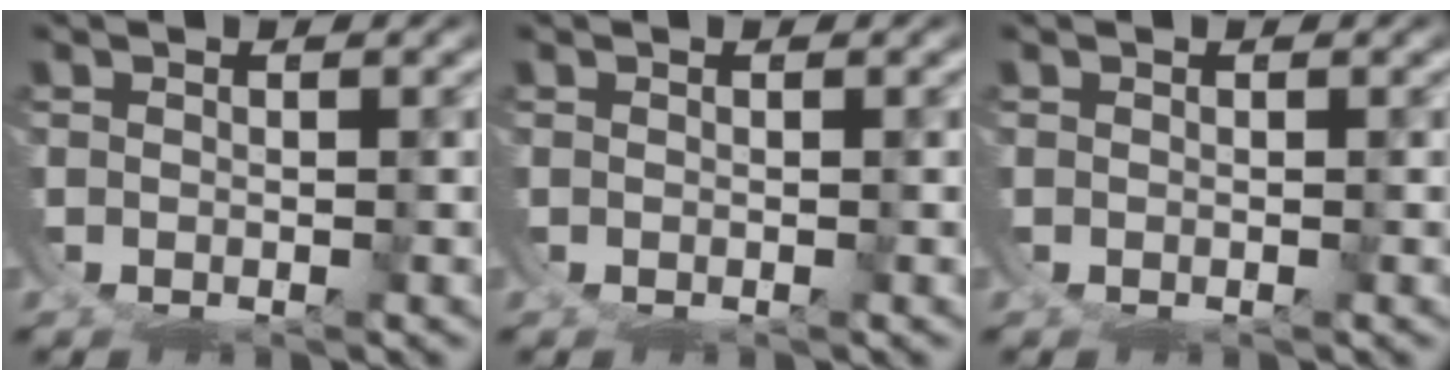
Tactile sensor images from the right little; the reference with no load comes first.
{"total": 0.0}
{"total": 0.0}